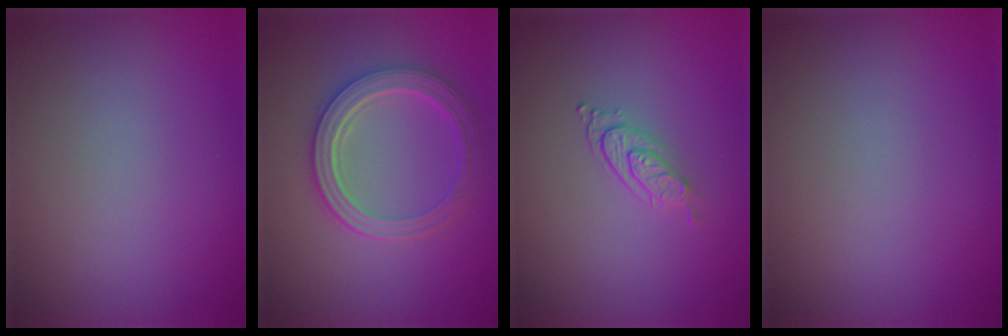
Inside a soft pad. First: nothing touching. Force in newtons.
{"total": 5.3, "press": 4.1, "slide": 3.3}
{"total": 2.0, "press": 1.4, "slide": 1.4}
{"total": 0.0}